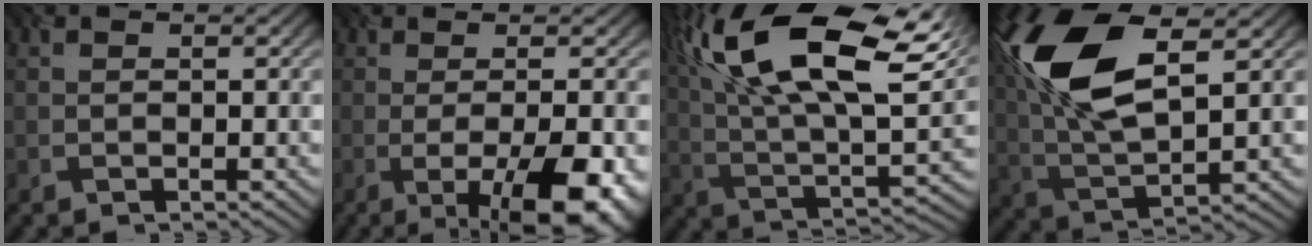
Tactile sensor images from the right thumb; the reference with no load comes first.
{"total": 13.3, "force": [-4.7, 4.4, 11.7], "torque": [-0.133, 0.006, -0.056]}
{"total": 19.2, "force": [8.8, 7.7, 15.3], "torque": [-0.312, 0.050, 0.150]}
{"total": 12.3, "force": [4.8, 5.0, 10.2], "torque": [-0.243, 0.024, 0.101]}